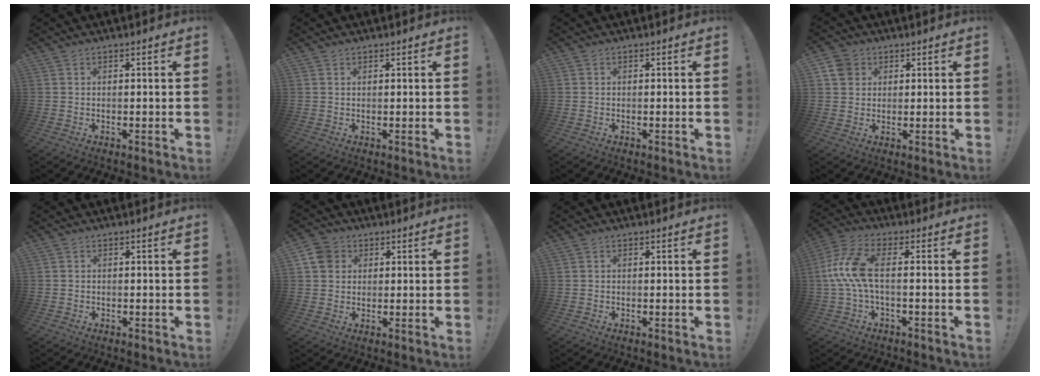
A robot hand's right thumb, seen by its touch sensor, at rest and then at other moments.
{"total": 0.7, "force": [0.6, 0.3, 0.2], "torque": [-0.001, -0.002, 0.010]}
{"total": 0.0}
{"total": 5.3, "force": [2.4, 4.5, 1.3], "torque": [-0.020, -0.003, 0.049]}
{"total": 0.8, "force": [-0.4, 0.6, -0.1], "torque": [-0.002, 0.004, -0.008]}
{"total": 5.9, "force": [2.0, 5.2, 2.0], "torque": [-0.031, 0.004, 0.040]}
{"total": 0.0}
{"total": 10.8, "force": [0.2, 4.0, 10.1], "torque": [-0.213, -0.001, 0.005]}